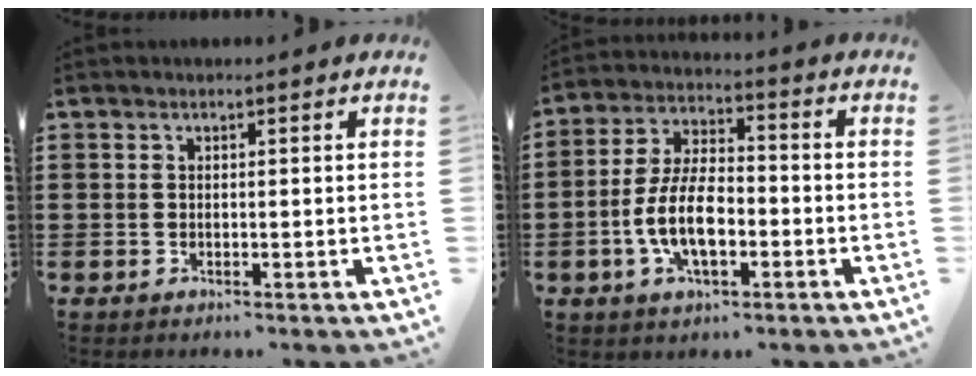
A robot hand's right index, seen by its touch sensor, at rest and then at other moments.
{"total": 9.3, "force": [-2.5, 4.2, 7.9], "torque": [-0.179, -0.001, -0.052]}